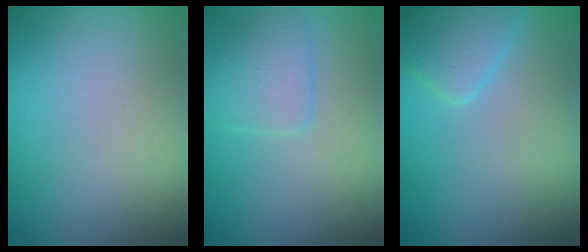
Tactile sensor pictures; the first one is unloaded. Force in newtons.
{"total": 2.4, "press": 2.4, "slide": 0.2}
{"total": 2.6, "press": 2.6, "slide": 0.1}